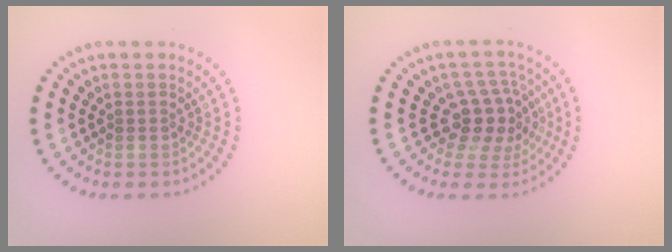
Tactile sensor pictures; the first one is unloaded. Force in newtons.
{"total": 3.8, "press": 3.2, "slide": 2.2}